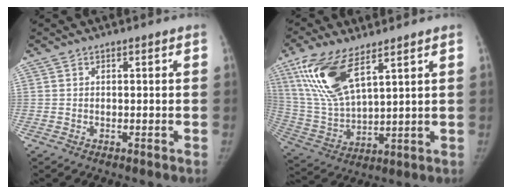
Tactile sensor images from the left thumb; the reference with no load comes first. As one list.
[{"total": 14.4, "force": [7.7, 5.4, 10.9], "torque": [-0.227, -0.029, 0.163]}]